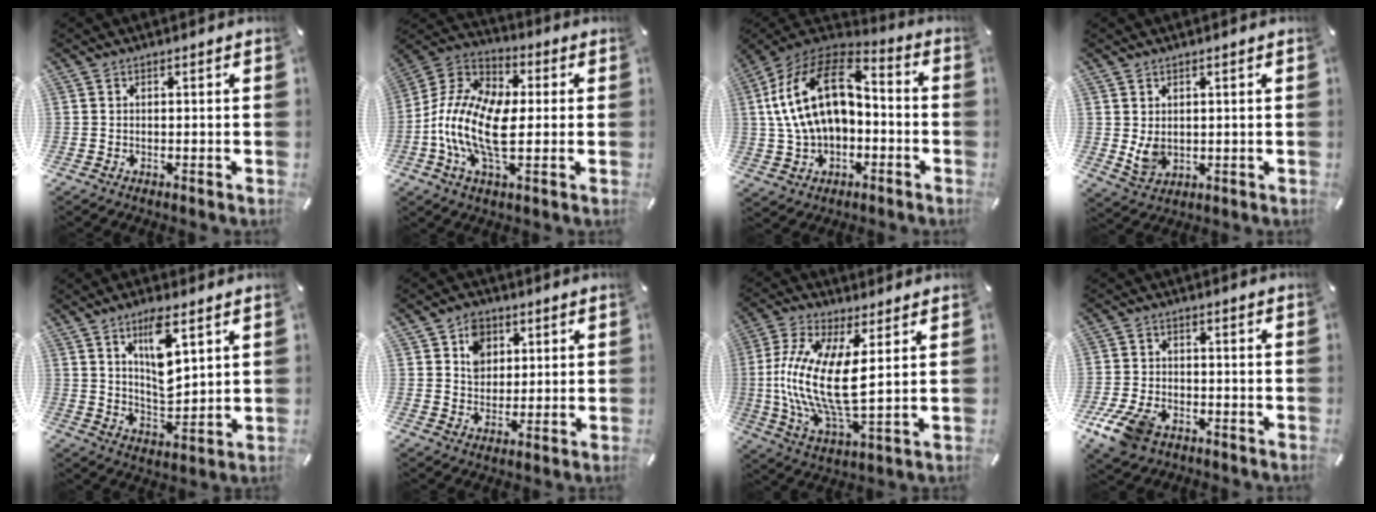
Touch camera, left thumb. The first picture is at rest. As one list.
[{"total": 14.3, "force": [-3.1, 7.2, 11.9], "torque": [-0.277, -0.013, -0.065]}, {"total": 19.8, "force": [2.5, 13.3, 14.4], "torque": [-0.293, 0.011, 0.041]}, {"total": 4.8, "force": [1.3, 3.8, 2.6], "torque": [-0.054, -0.011, 0.021]}, {"total": 11.0, "force": [5.4, 4.4, 8.5], "torque": [-0.142, -0.021, 0.093]}, {"total": 7.0, "force": [2.7, 6.0, 2.4], "torque": [-0.036, 0.002, 0.046]}, {"total": 15.4, "force": [1.9, 5.4, 14.3], "torque": [-0.317, -0.019, 0.031]}, {"total": 8.8, "force": [-5.0, 5.3, 4.9], "torque": [-0.114, 0.015, -0.093]}]